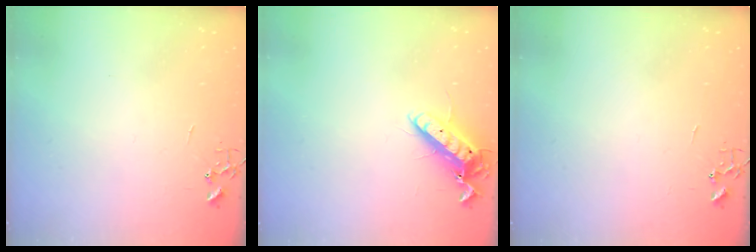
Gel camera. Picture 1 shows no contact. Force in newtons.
{"total": 12.2, "press": 12.1, "slide": 1.7}
{"total": 0.0}